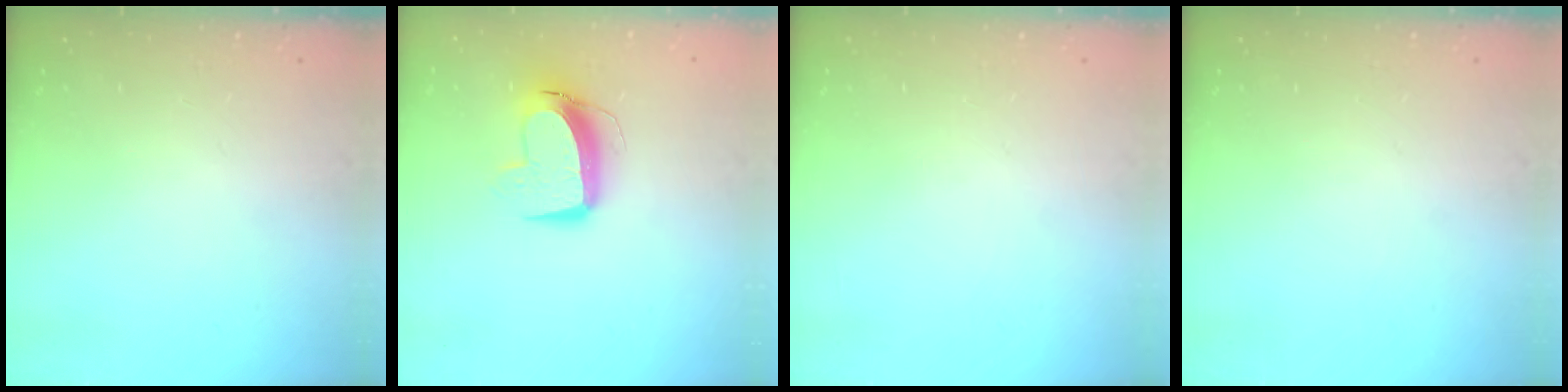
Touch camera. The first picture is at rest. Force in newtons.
{"total": 11.1, "press": 11.0, "slide": 1.3}
{"total": 0.0}
{"total": 0.0}